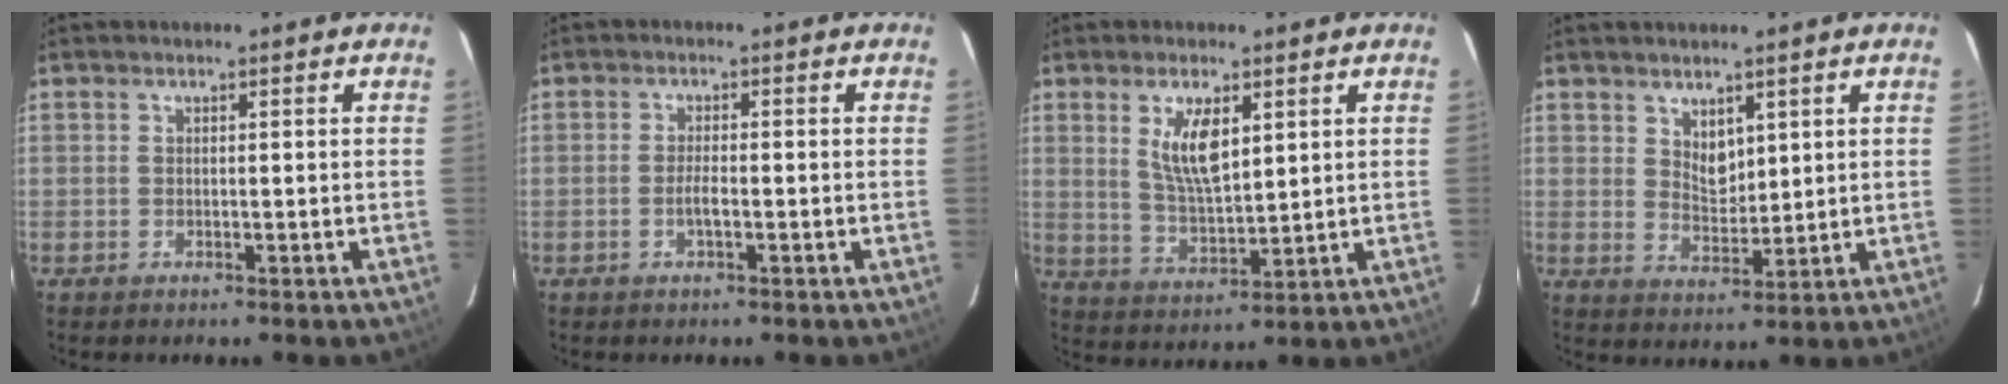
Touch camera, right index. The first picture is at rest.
{"total": 2.0, "force": [-0.8, 0.4, 1.8], "torque": [-0.036, -0.001, -0.015]}
{"total": 8.1, "force": [3.1, 3.1, 6.8], "torque": [-0.123, -0.005, 0.069]}
{"total": 4.5, "force": [2.7, 2.7, 2.3], "torque": [-0.032, -0.001, 0.052]}